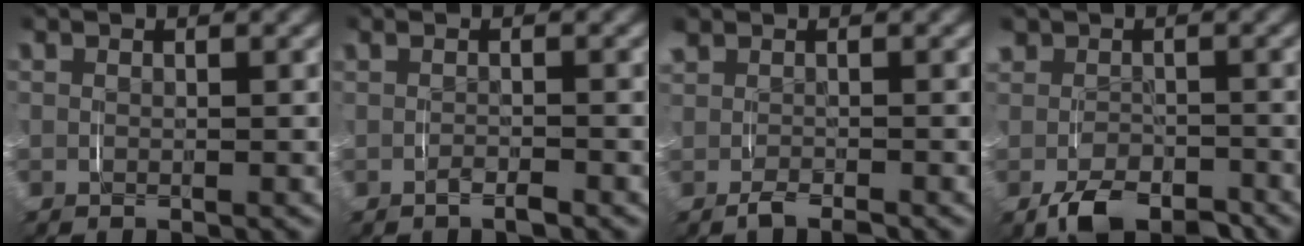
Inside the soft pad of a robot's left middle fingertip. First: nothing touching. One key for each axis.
{"total": 1.0, "fx": -0.6, "fy": 0.1, "fz": 0.8, "tx": -0.014, "ty": 0.005, "tz": -0.013}
{"total": 0.8, "fx": -0.4, "fy": 0.4, "fz": 0.6, "tx": -0.022, "ty": -0.001, "tz": -0.005}
{"total": 4.2, "fx": -2.7, "fy": 2.4, "fz": 2.0, "tx": -0.033, "ty": -0.014, "tz": -0.039}